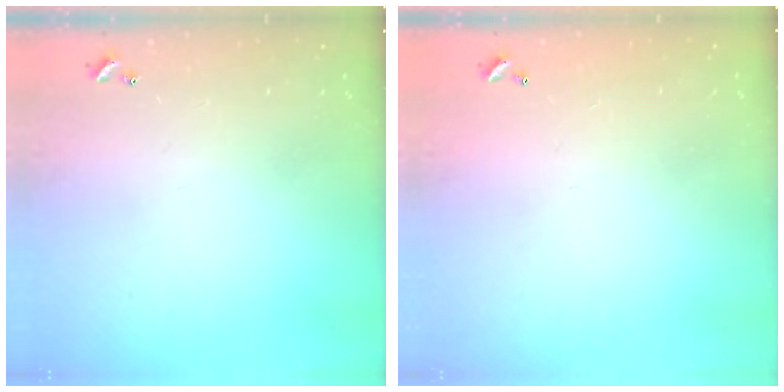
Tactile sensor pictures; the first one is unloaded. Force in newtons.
{"total": 3.0, "press": 3.0, "slide": 0.1}